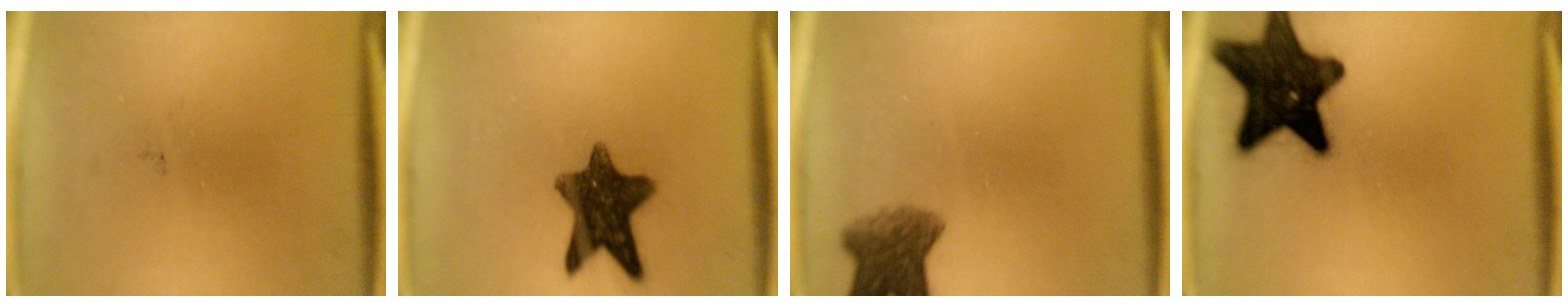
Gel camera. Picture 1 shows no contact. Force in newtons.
{"total": 11.4}
{"total": 5.8}
{"total": 17.4}